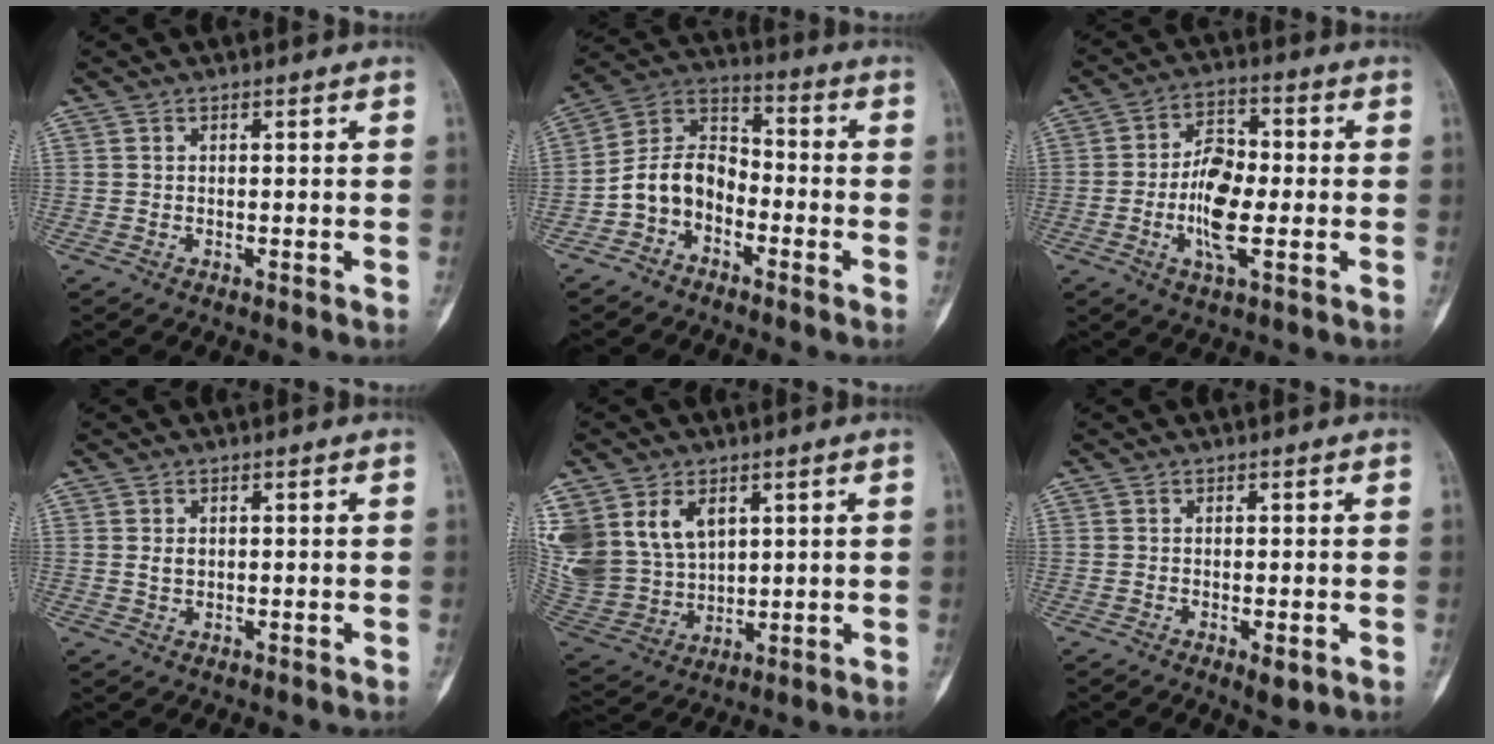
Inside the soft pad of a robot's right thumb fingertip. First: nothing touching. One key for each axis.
{"total": 9.6, "fx": -4.0, "fy": 6.9, "fz": 5.4, "tx": -0.087, "ty": 0.062, "tz": -0.089}
{"total": 10.1, "fx": -1.6, "fy": 4.7, "fz": 8.8, "tx": -0.156, "ty": 0.012, "tz": -0.036}
{"total": 1.7, "fx": 0.3, "fy": 1.3, "fz": 1.1, "tx": -0.017, "ty": -0.002, "tz": 0.009}
{"total": 18.5, "fx": 6.8, "fy": 13.6, "fz": 10.5, "tx": -0.238, "ty": 0.000, "tz": 0.159}
{"total": 2.2, "fx": -0.8, "fy": 0.9, "fz": 1.8, "tx": -0.027, "ty": -0.004, "tz": -0.010}